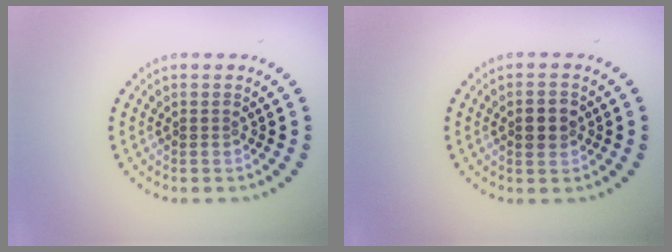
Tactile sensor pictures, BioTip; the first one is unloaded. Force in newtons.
{"total": 2.4, "press": 2.4, "slide": 0.1}